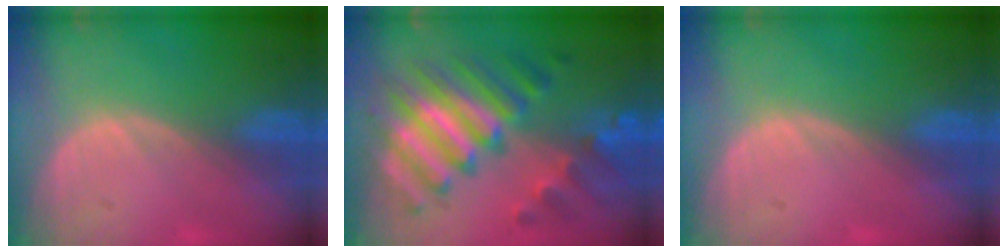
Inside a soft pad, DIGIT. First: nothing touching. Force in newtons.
{"total": 11.9, "press": 11.8, "slide": 1.0}
{"total": 0.0}